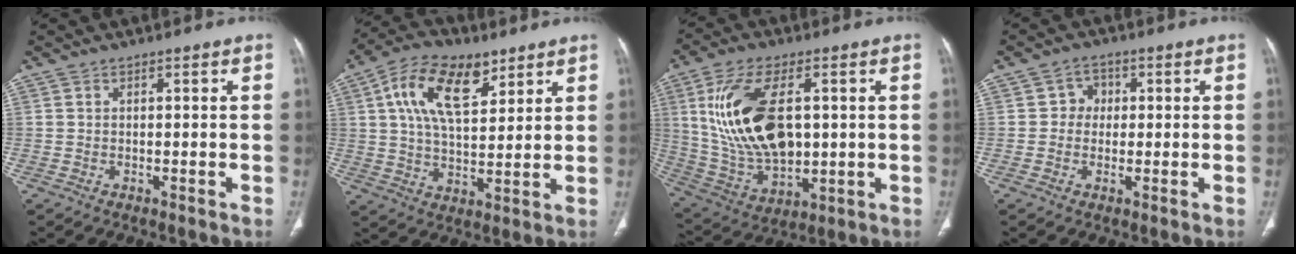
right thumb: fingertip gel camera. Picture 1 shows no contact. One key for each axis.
{"total": 15.0, "fx": 6.9, "fy": 7.7, "fz": 10.8, "tx": -0.169, "ty": -0.011, "tz": 0.121}
{"total": 20.0, "fx": 3.5, "fy": 10.8, "fz": 16.4, "tx": -0.311, "ty": -0.013, "tz": 0.079}
{"total": 6.2, "fx": 0.8, "fy": 5.5, "fz": 2.8, "tx": -0.004, "ty": 0.009, "tz": 0.005}